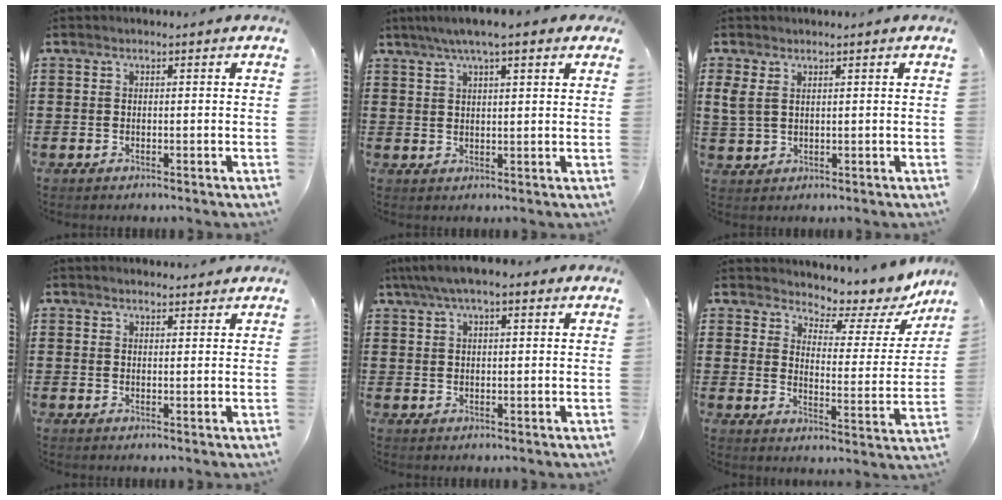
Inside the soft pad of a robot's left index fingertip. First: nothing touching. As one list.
[{"total": 5.4, "force": [3.8, 0.6, 3.8], "torque": [-0.082, 0.005, 0.067]}, {"total": 2.4, "force": [1.2, 1.3, 1.6], "torque": [-0.044, 0.003, 0.021]}, {"total": 1.5, "force": [1.5, 0.2, 0.1], "torque": [-0.005, 0.003, 0.029]}, {"total": 4.1, "force": [2.5, 1.2, 3.1], "torque": [-0.063, 0.008, 0.043]}, {"total": 4.6, "force": [4.2, 1.2, 1.3], "torque": [-0.030, -0.041, 0.061]}]